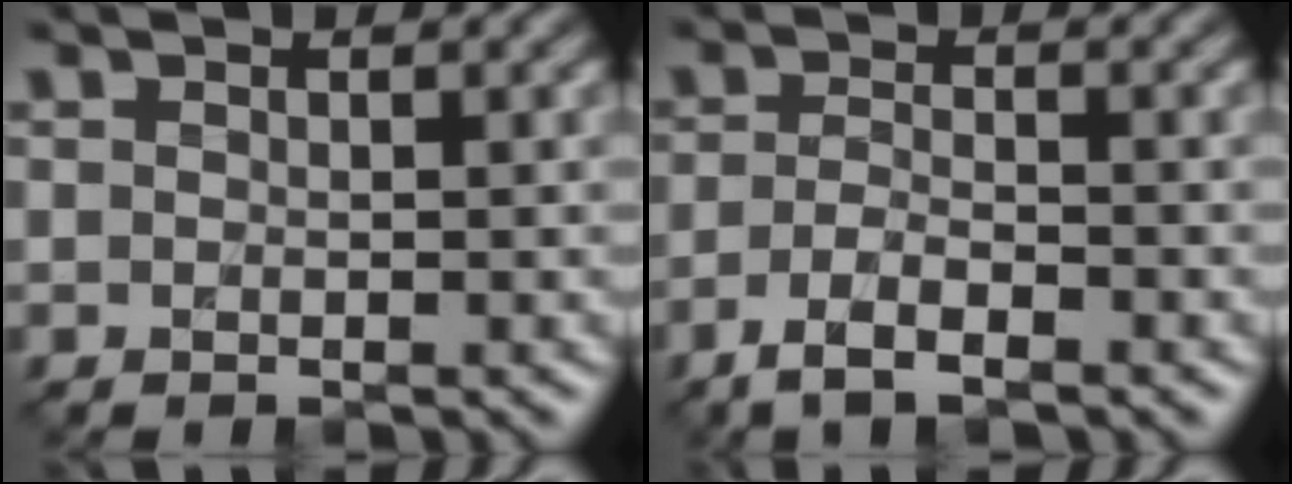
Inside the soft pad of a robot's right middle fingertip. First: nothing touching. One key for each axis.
{"total": 3.2, "fx": -2.0, "fy": 0.9, "fz": 2.4, "tx": -0.052, "ty": -0.003, "tz": -0.043}